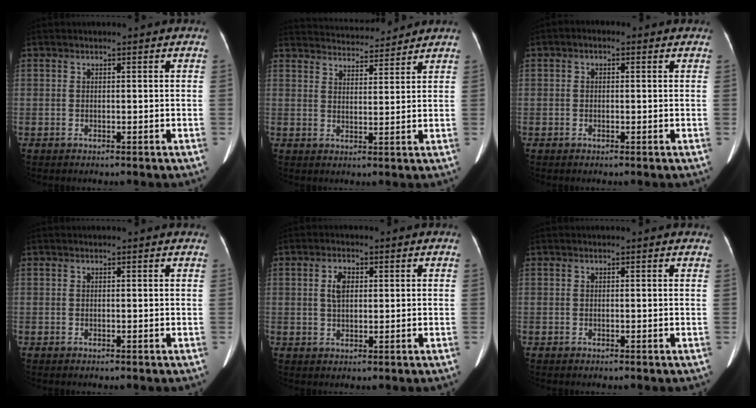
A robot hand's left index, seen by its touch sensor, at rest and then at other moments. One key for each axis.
{"total": 10.7, "fx": 10.3, "fy": 1.2, "fz": 2.3, "tx": -0.040, "ty": 0.019, "tz": 0.153}
{"total": 1.4, "fx": 0.4, "fy": 0.8, "fz": 1.1, "tx": -0.018, "ty": 0.008, "tz": -0.002}
{"total": 1.2, "fx": 1.2, "fy": 0.1, "fz": 0.4, "tx": -0.011, "ty": 0.003, "tz": 0.005}
{"total": 3.3, "fx": 0.8, "fy": 1.6, "fz": 2.7, "tx": -0.053, "ty": 0.010, "tz": 0.016}
{"total": 1.4, "fx": 1.3, "fy": 0.3, "fz": 0.5, "tx": -0.010, "ty": 0.002, "tz": 0.003}